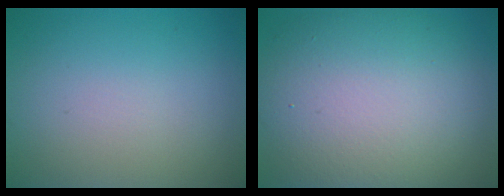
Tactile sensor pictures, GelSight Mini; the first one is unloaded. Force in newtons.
{"total": 12.9, "press": 12.9, "slide": 0.8}